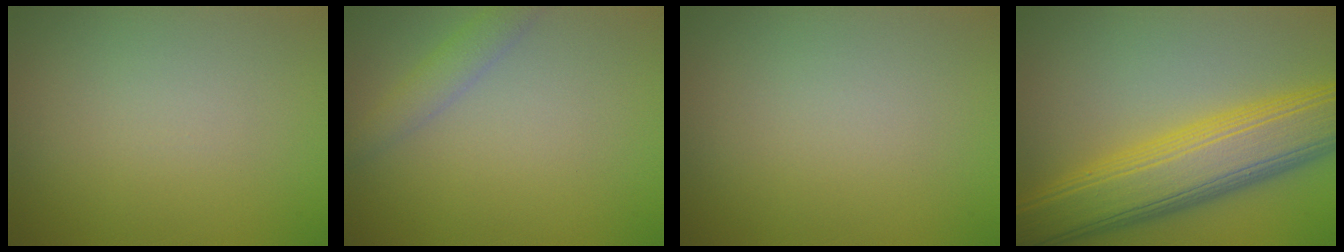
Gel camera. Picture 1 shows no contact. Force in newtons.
{"total": 1.8, "press": 1.8, "slide": 0.1}
{"total": 0.0}
{"total": 9.9, "press": 9.9, "slide": 0.2}